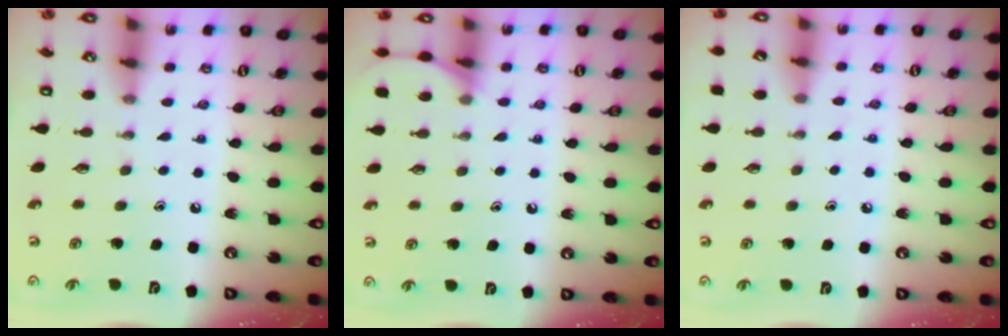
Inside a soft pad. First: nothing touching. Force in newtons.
{"total": 6.6, "press": 6.5, "slide": 0.7}
{"total": 3.4, "press": 3.4, "slide": 0.5}